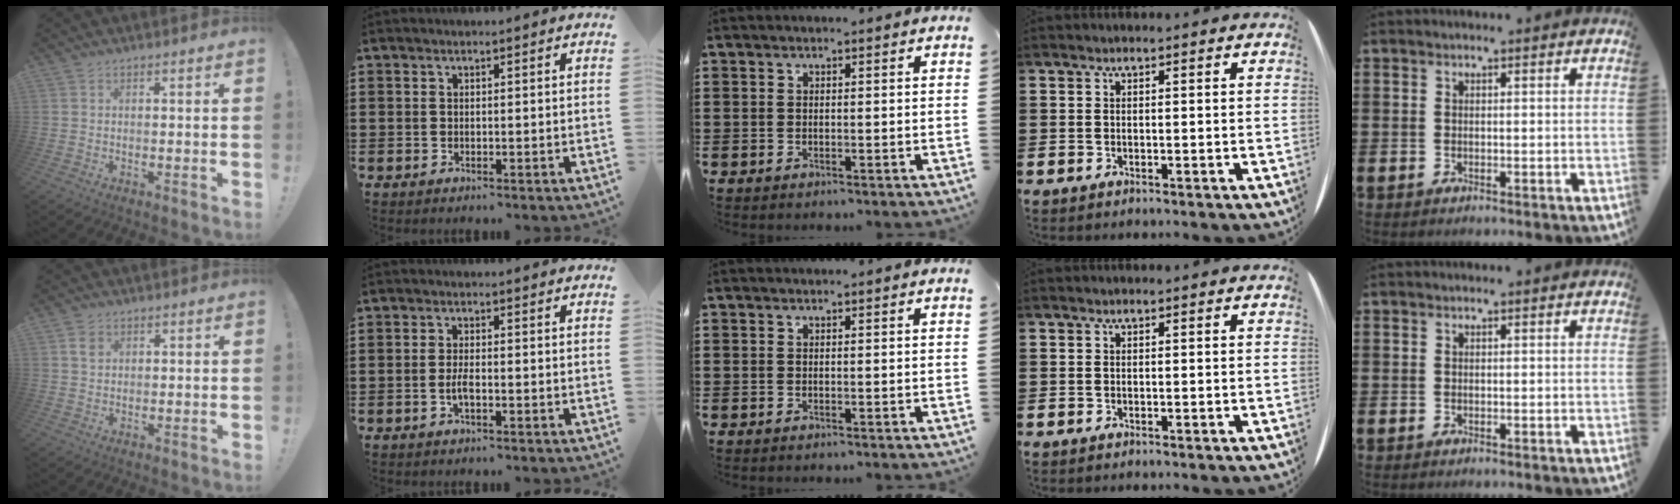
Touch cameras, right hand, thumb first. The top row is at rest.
{"thumb": {"total": 2.6, "force": [1.3, 1.9, 1.2], "torque": [-0.008, -0.005, 0.021]}, "index": {"total": 2.3, "force": [-0.8, 0.6, 2.0], "torque": [-0.044, 0.001, -0.016]}}